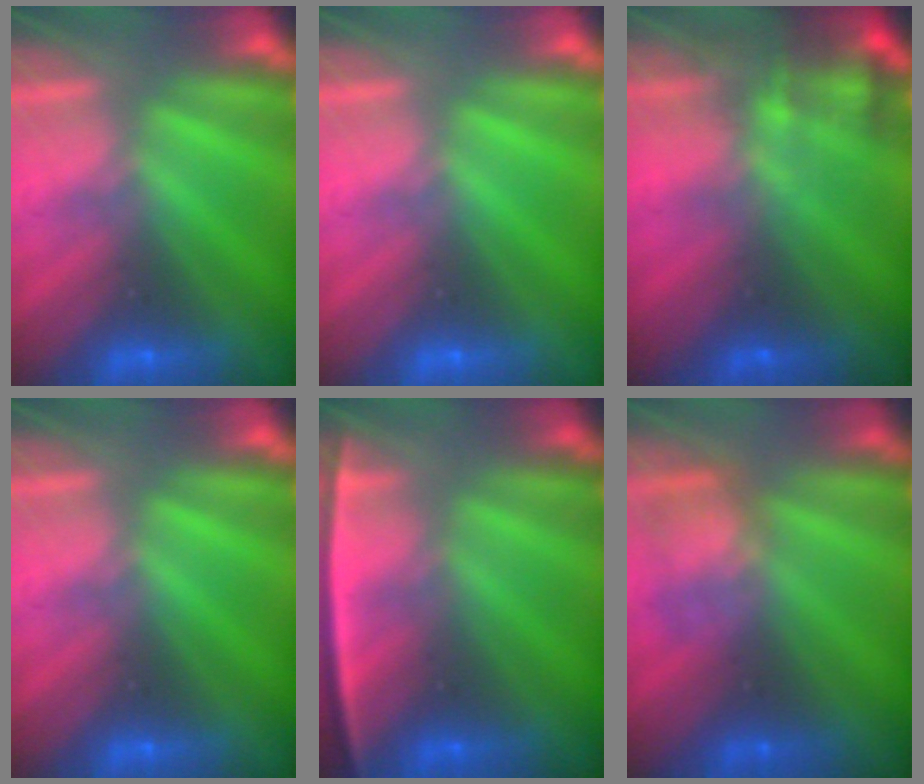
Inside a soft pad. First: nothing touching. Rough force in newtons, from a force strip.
{"total": 0.0}
{"total": 8.4}
{"total": 0.0}
{"total": 2.3}
{"total": 2.3}